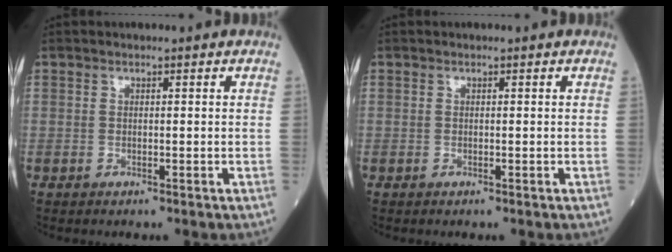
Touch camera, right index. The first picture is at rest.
{"total": 0.0}